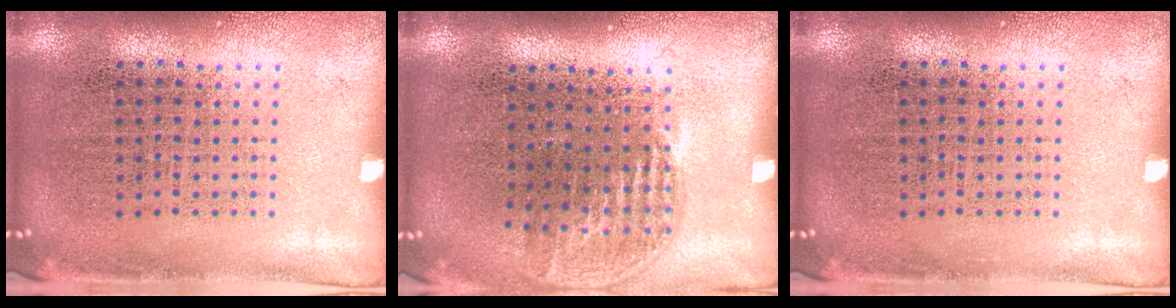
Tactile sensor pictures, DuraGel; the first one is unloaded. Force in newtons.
{"total": 1.1, "press": 1.0, "slide": 0.6}
{"total": 0.0}